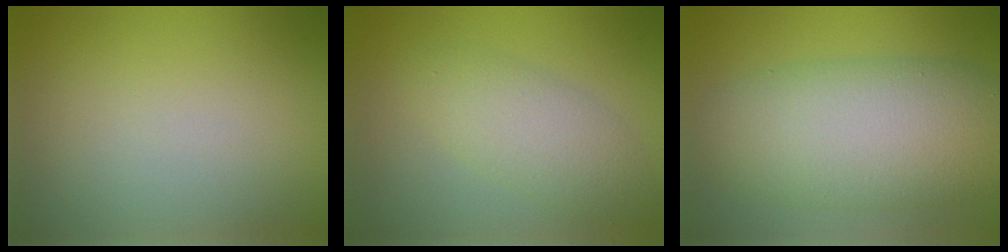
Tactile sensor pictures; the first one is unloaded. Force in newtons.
{"total": 3.9, "press": 3.9, "slide": 0.1}
{"total": 10.2, "press": 10.2, "slide": 0.4}